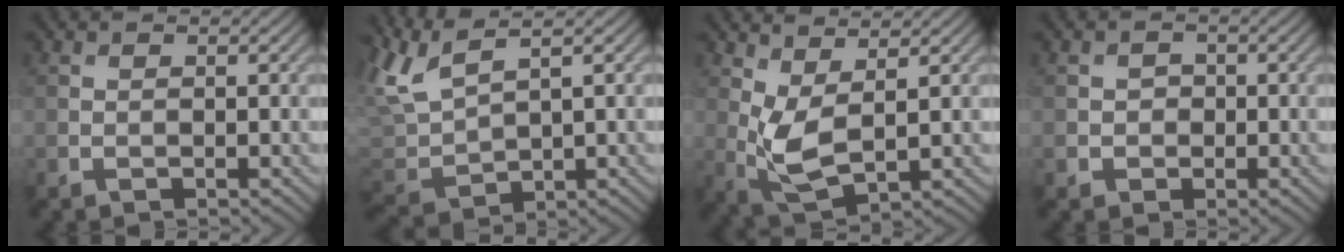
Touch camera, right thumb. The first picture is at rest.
{"total": 5.9, "force": [3.4, 1.8, 4.5], "torque": [-0.127, 0.012, 0.070]}
{"total": 5.4, "force": [1.4, 2.4, 4.7], "torque": [-0.119, -0.005, 0.030]}
{"total": 1.7, "force": [-0.4, 1.6, 0.4], "torque": [-0.004, -0.004, -0.009]}